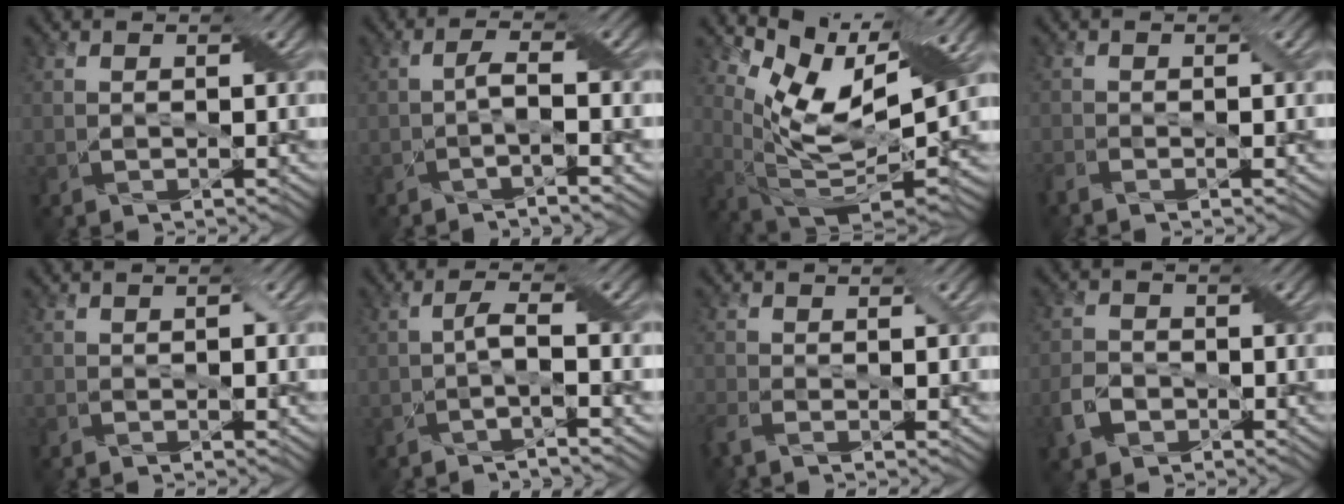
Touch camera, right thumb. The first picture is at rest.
{"total": 2.0, "force": [-1.0, -0.2, 1.7], "torque": [-0.036, 0.007, -0.027]}
{"total": 13.6, "force": [6.0, 5.6, 10.9], "torque": [-0.219, -0.010, 0.117]}
{"total": 1.5, "force": [-1.1, 0.4, 1.0], "torque": [-0.028, -0.004, -0.027]}
{"total": 0.7, "force": [0.0, 0.4, 0.6], "torque": [-0.009, 0.001, -0.001]}
{"total": 2.4, "force": [-1.1, -0.2, 2.1], "torque": [-0.044, 0.009, -0.028]}
{"total": 2.3, "force": [-1.3, 0.7, 1.8], "torque": [-0.051, -0.004, -0.033]}
{"total": 3.7, "force": [-2.2, 2.6, 1.4], "torque": [-0.037, -0.006, -0.050]}